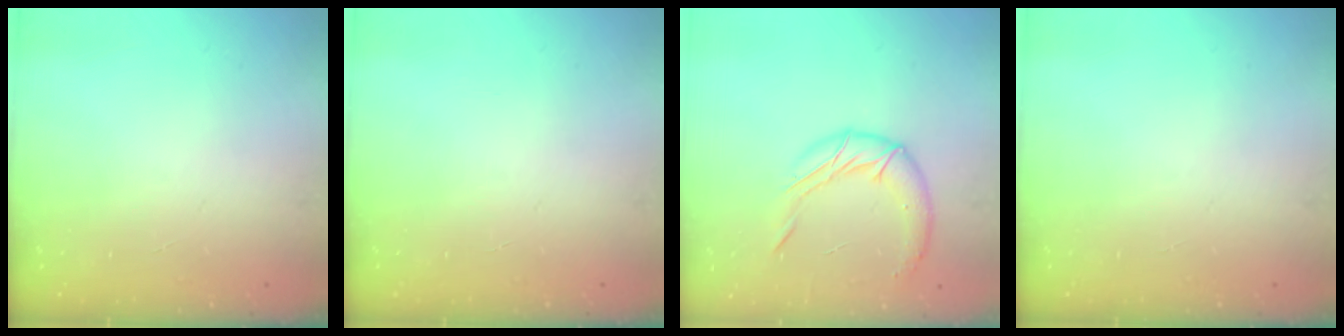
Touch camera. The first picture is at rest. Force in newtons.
{"total": 0.0}
{"total": 11.6, "press": 11.6, "slide": 1.3}
{"total": 0.0}